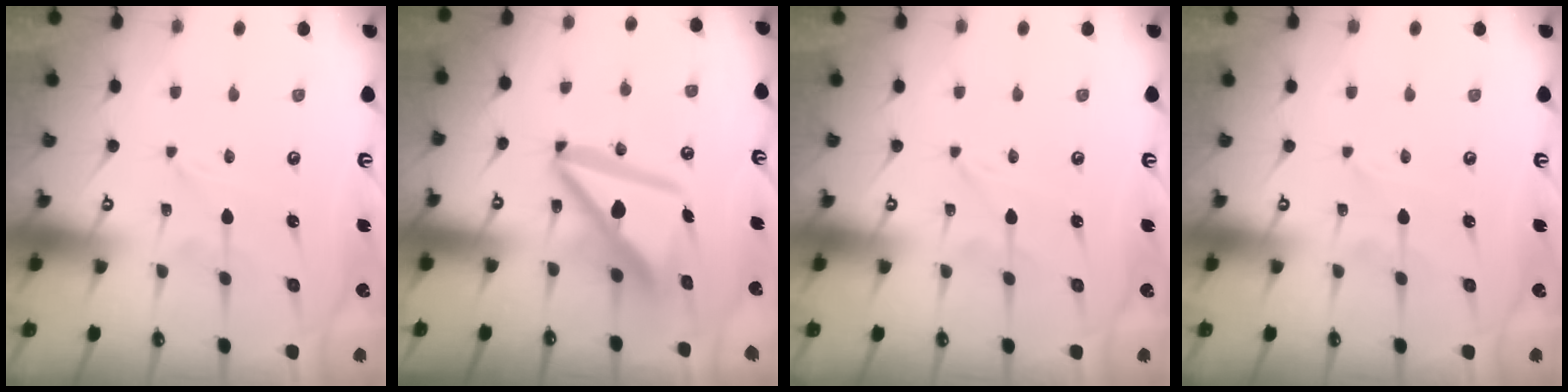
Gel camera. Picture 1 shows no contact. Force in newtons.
{"total": 14.5, "press": 14.4, "slide": 1.5}
{"total": 0.0}
{"total": 0.0}